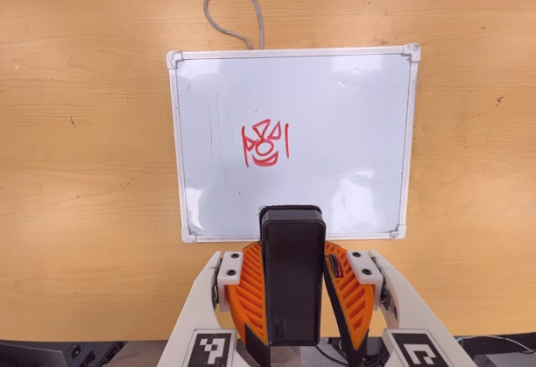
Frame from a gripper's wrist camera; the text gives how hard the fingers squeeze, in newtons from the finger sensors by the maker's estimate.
{"total": 6.8, "left": 5.2, "right": 8.4}